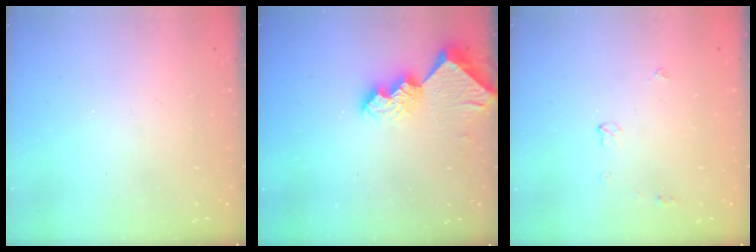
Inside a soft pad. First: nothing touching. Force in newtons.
{"total": 9.9, "press": 9.9, "slide": 0.7}
{"total": 3.7, "press": 3.6, "slide": 0.6}